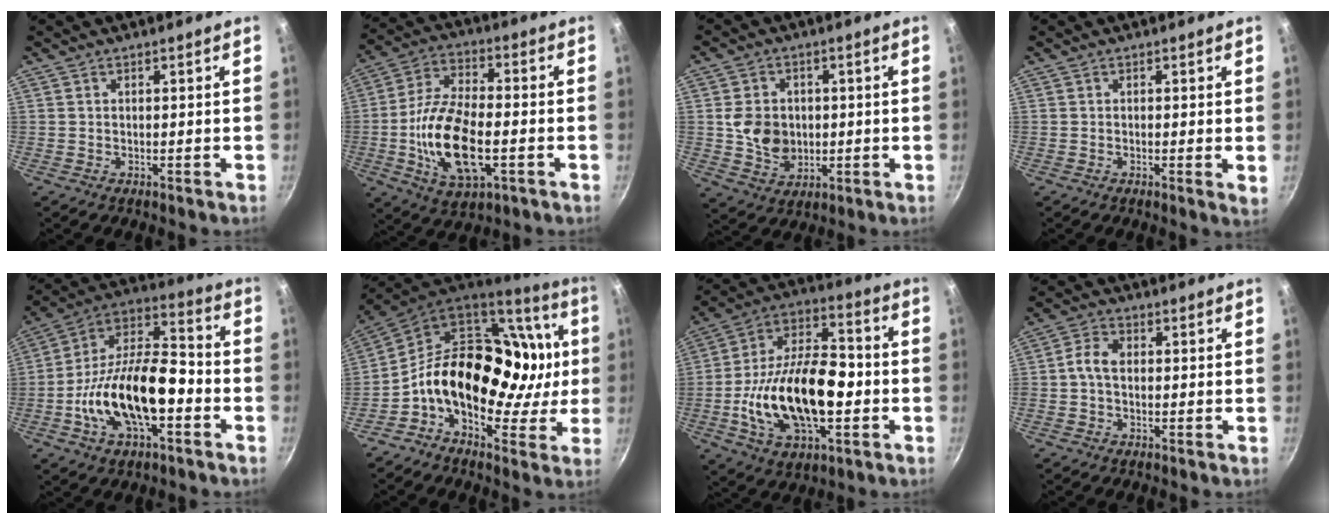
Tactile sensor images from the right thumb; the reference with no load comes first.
{"total": 16.3, "force": [-3.4, 7.7, 13.9], "torque": [-0.257, 0.016, -0.063]}
{"total": 8.9, "force": [0.1, 7.2, 5.2], "torque": [-0.073, -0.002, 0.006]}
{"total": 1.8, "force": [0.1, 0.3, 1.7], "torque": [-0.022, -0.008, -0.005]}
{"total": 20.8, "force": [-5.7, 10.2, 17.3], "torque": [-0.290, 0.047, -0.115]}
{"total": 27.4, "force": [1.6, 18.4, 20.3], "torque": [-0.290, 0.043, 0.020]}
{"total": 23.1, "force": [-3.9, 12.6, 19.0], "torque": [-0.321, 0.038, -0.071]}
{"total": 4.1, "force": [-0.2, 2.8, 3.0], "torque": [-0.061, 0.017, -0.014]}